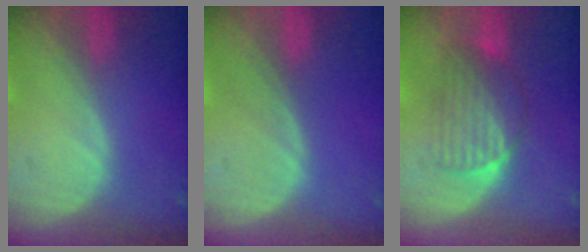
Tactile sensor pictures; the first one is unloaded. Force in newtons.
{"total": 0.0}
{"total": 6.7, "press": 6.3, "slide": 2.3}